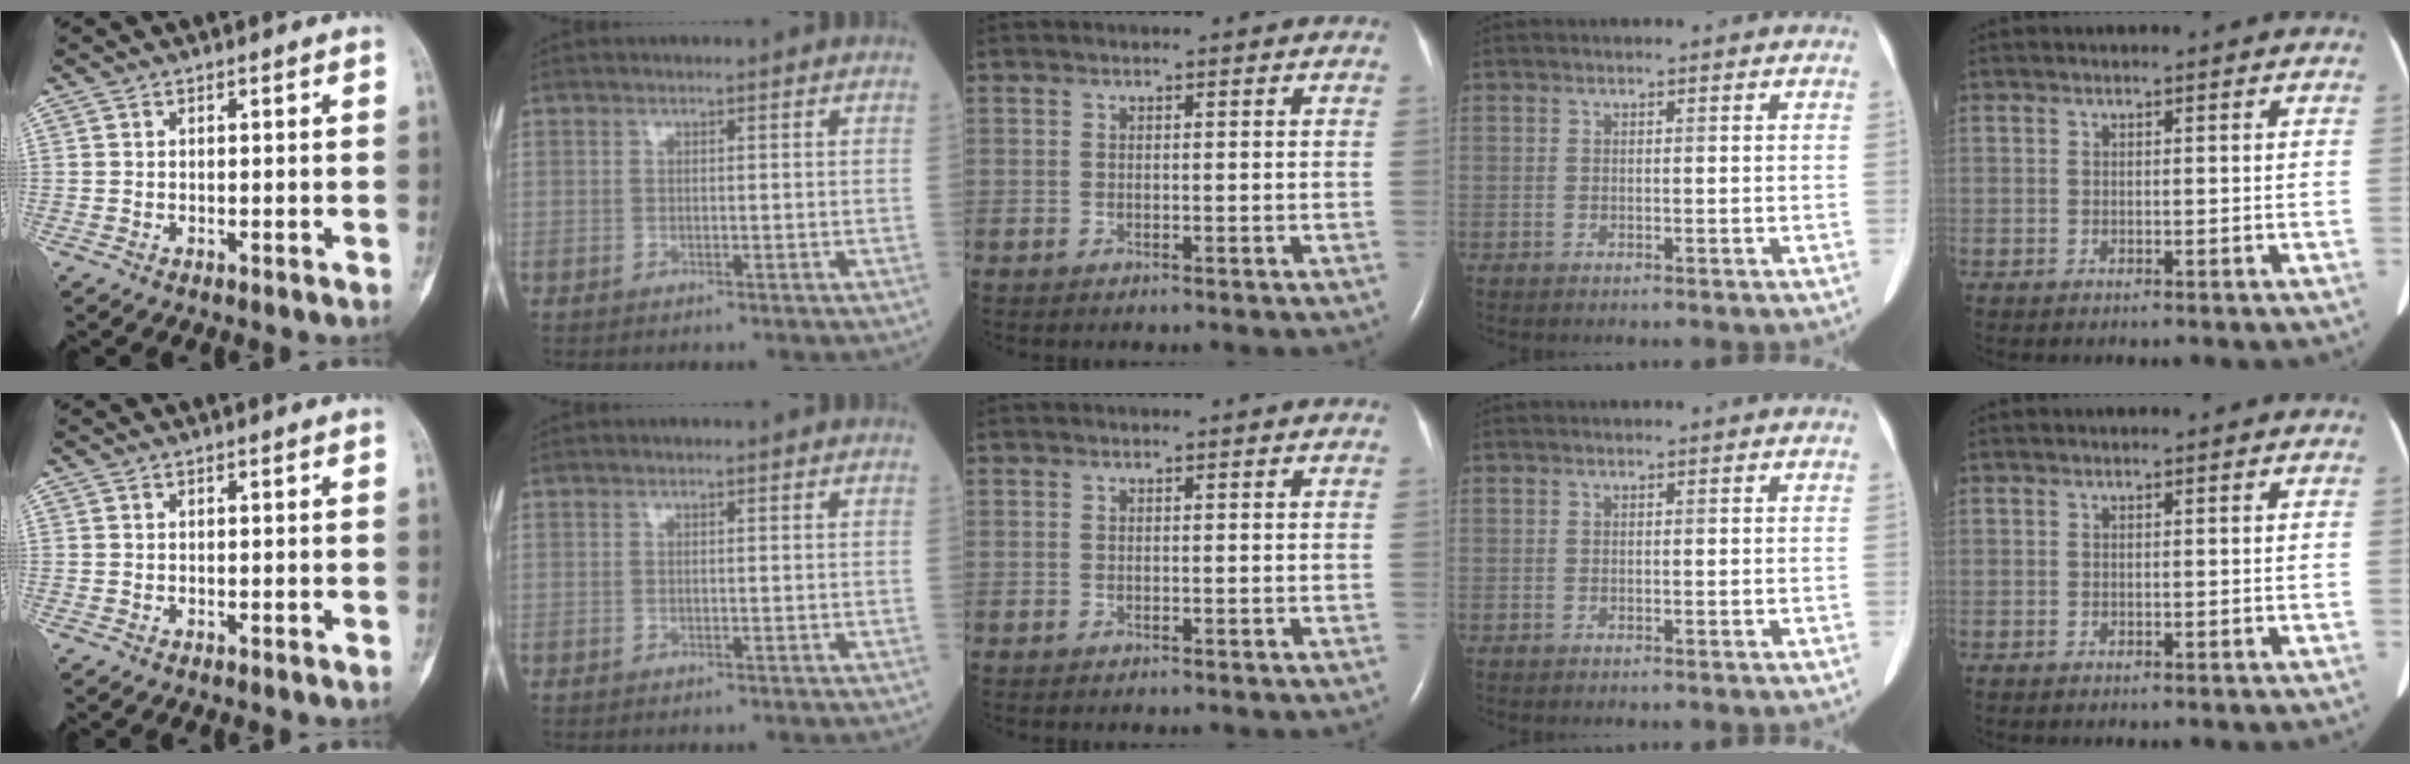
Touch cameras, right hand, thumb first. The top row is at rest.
{}